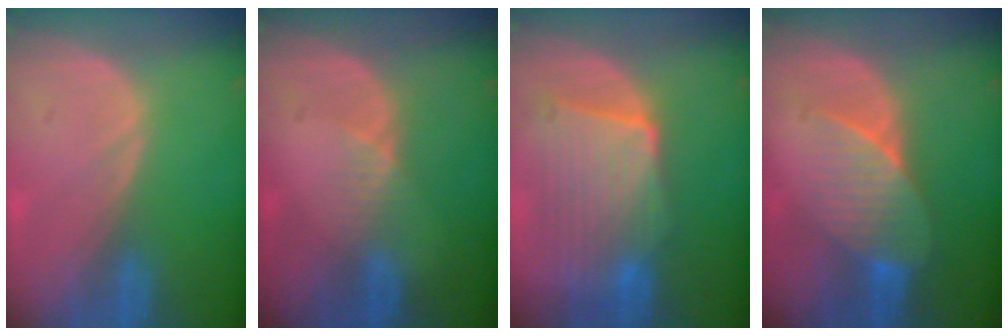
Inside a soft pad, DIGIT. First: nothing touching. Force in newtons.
{"total": 2.3, "press": 1.8, "slide": 1.4}
{"total": 9.3, "press": 8.6, "slide": 3.4}
{"total": 7.2, "press": 6.6, "slide": 2.9}